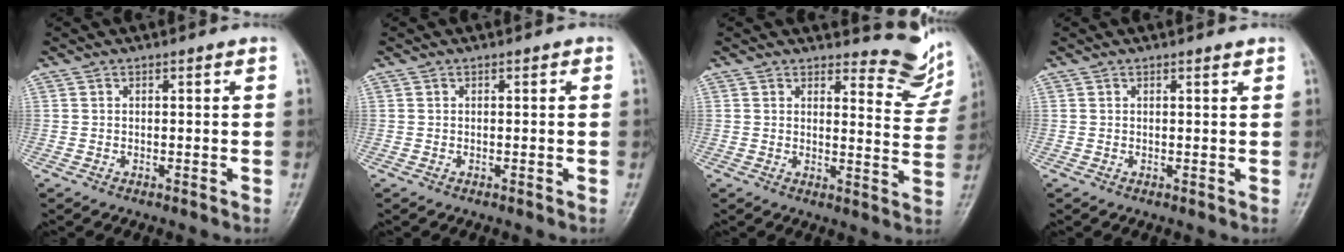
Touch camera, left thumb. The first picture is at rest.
{"total": 0.0}
{"total": 8.4, "force": [8.1, 2.1, 0.9], "torque": [0.017, -0.091, 0.084]}
{"total": 0.6, "force": [0.6, -0.1, 0.2], "torque": [-0.003, -0.006, 0.011]}